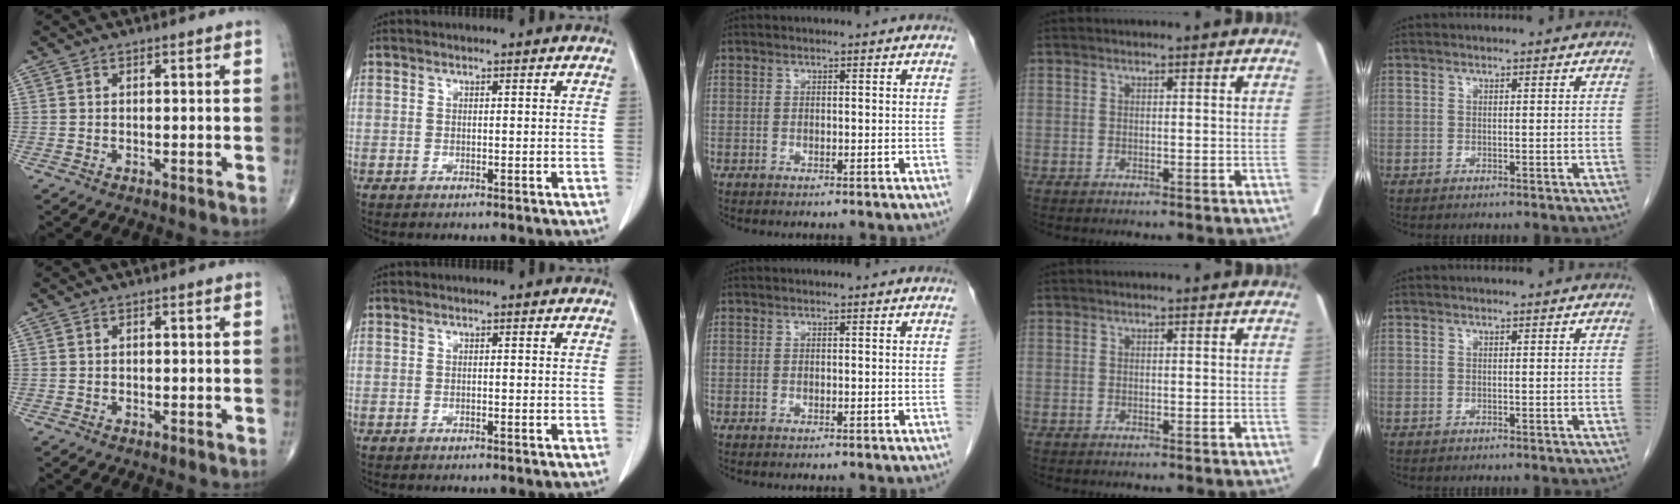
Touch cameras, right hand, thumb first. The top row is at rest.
{"index": {"total": 0.7, "force": [-0.2, 0.3, 0.6], "torque": [-0.009, 0.001, -0.001]}}